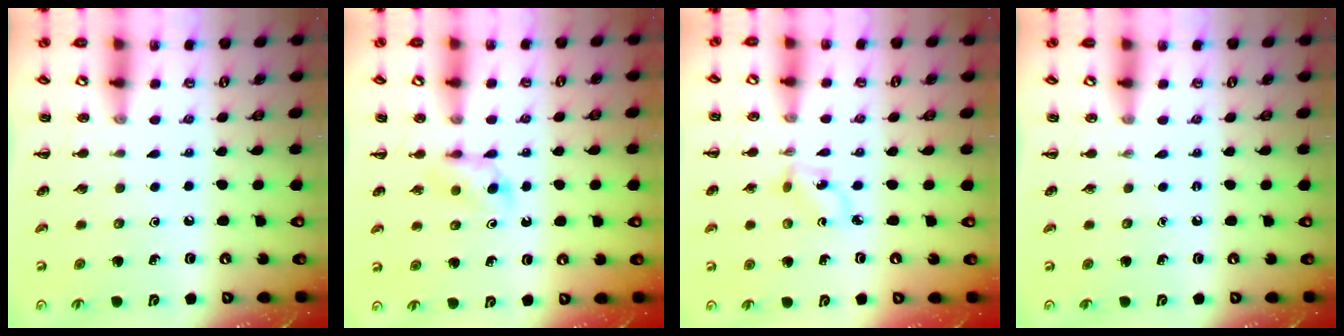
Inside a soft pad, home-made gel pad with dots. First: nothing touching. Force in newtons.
{"total": 4.9, "press": 4.7, "slide": 1.5}
{"total": 1.2, "press": 1.1, "slide": 0.5}
{"total": 0.0}